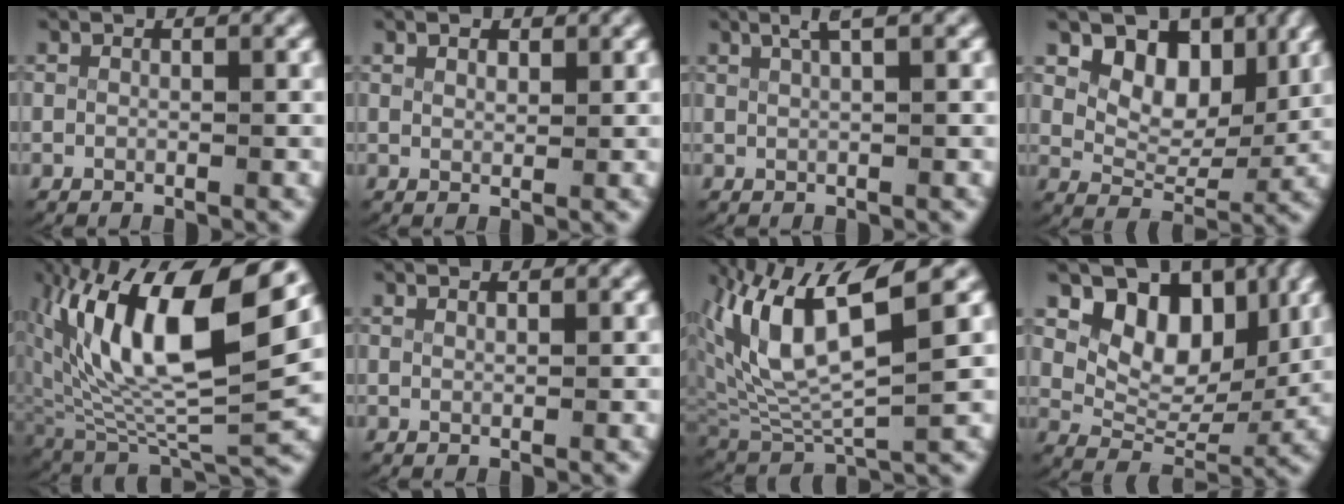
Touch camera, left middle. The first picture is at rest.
{"total": 1.0, "force": [0.9, 0.3, 0.4], "torque": [-0.011, -0.009, 0.022]}
{"total": 2.9, "force": [2.1, 0.5, 2.0], "torque": [-0.026, 0.012, 0.031]}
{"total": 7.0, "force": [2.8, 4.7, 4.4], "torque": [-0.077, -0.018, 0.051]}
{"total": 15.7, "force": [2.7, 7.8, 13.4], "torque": [-0.246, -0.010, 0.057]}
{"total": 0.8, "force": [0.7, -0.2, 0.0], "torque": [-0.001, -0.006, 0.018]}
{"total": 10.1, "force": [1.6, 5.7, 8.1], "torque": [-0.176, -0.001, 0.036]}
{"total": 9.4, "force": [3.4, 6.5, 5.8], "torque": [-0.112, -0.020, 0.060]}